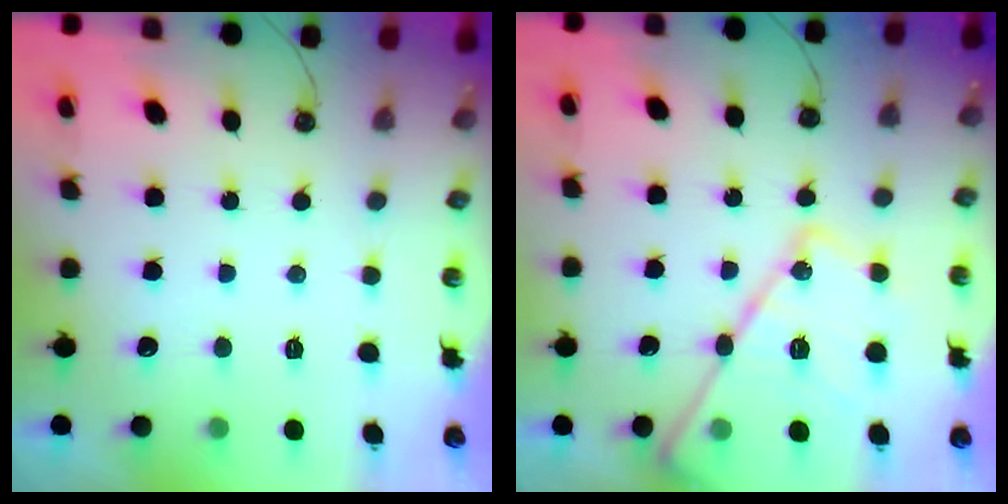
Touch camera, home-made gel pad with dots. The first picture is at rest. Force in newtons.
{"total": 20.4, "press": 20.3, "slide": 1.5}